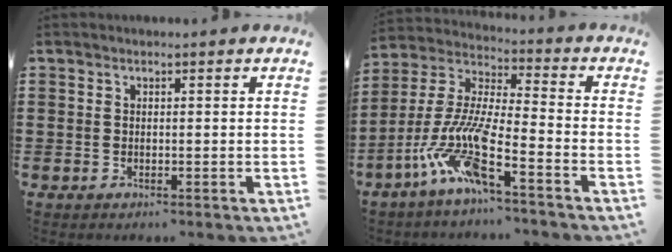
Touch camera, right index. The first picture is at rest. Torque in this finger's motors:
{"motor_torque": [2.14, 0.00, 1.05, 0.21]}